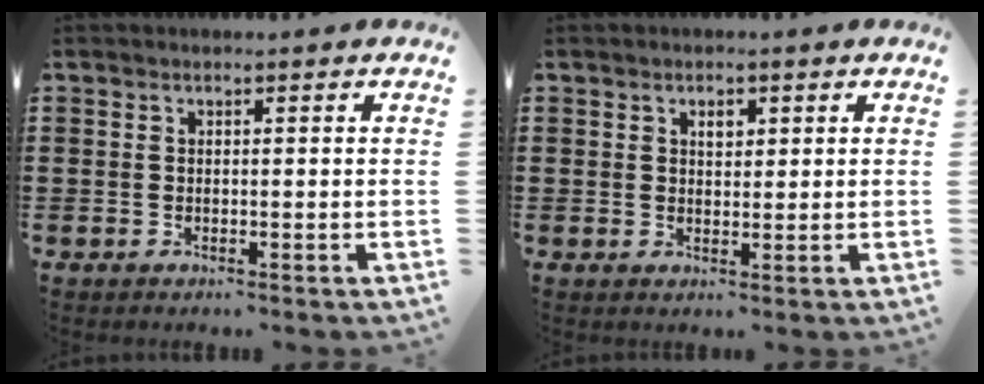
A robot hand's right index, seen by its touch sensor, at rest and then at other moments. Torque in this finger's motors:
{"motor_torque": [0.71, 0.66, 0.24, 0.05]}